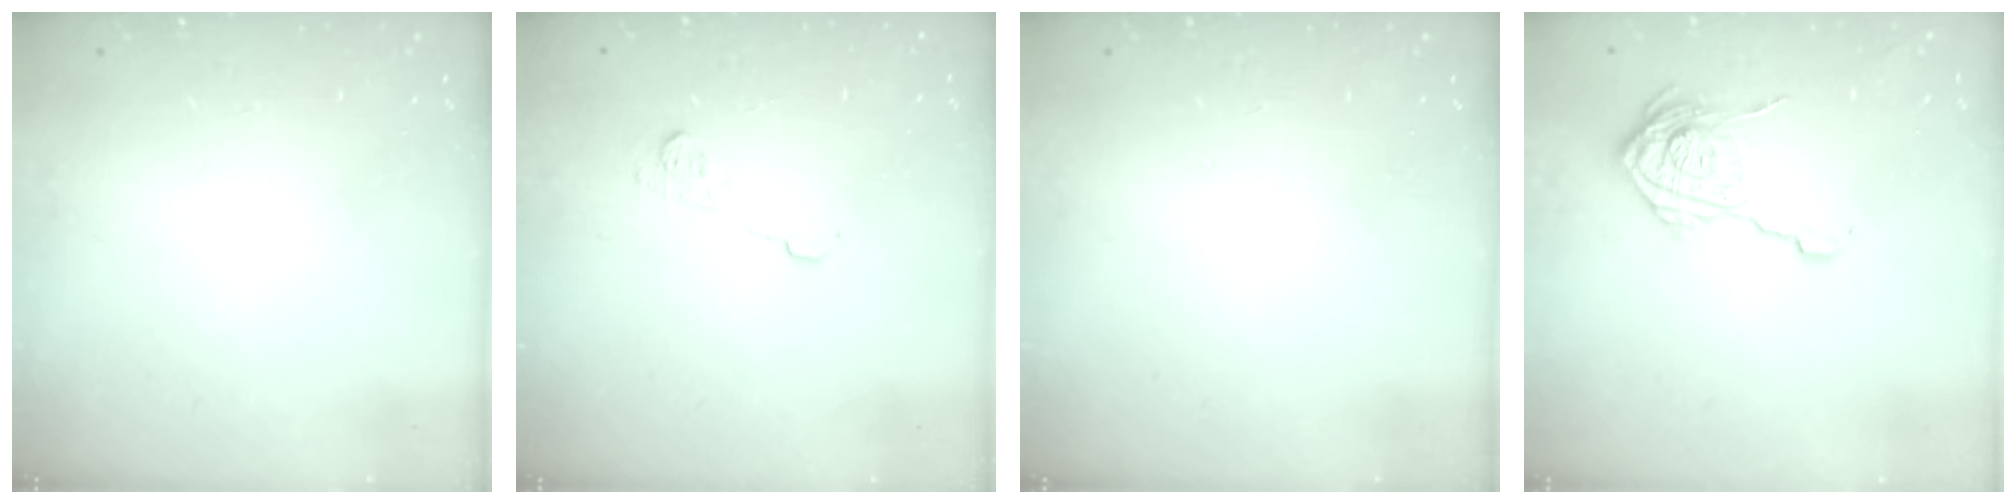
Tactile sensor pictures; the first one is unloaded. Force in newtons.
{"total": 7.0, "press": 7.0, "slide": 0.4}
{"total": 0.0}
{"total": 18.1, "press": 18.1, "slide": 0.8}